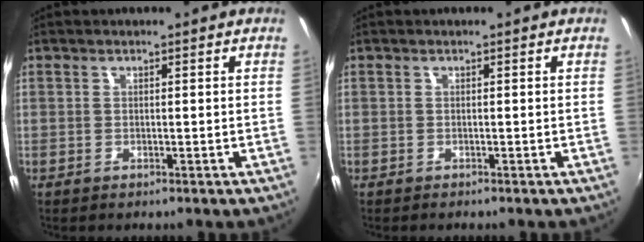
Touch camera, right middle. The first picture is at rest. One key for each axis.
{"total": 0.0}